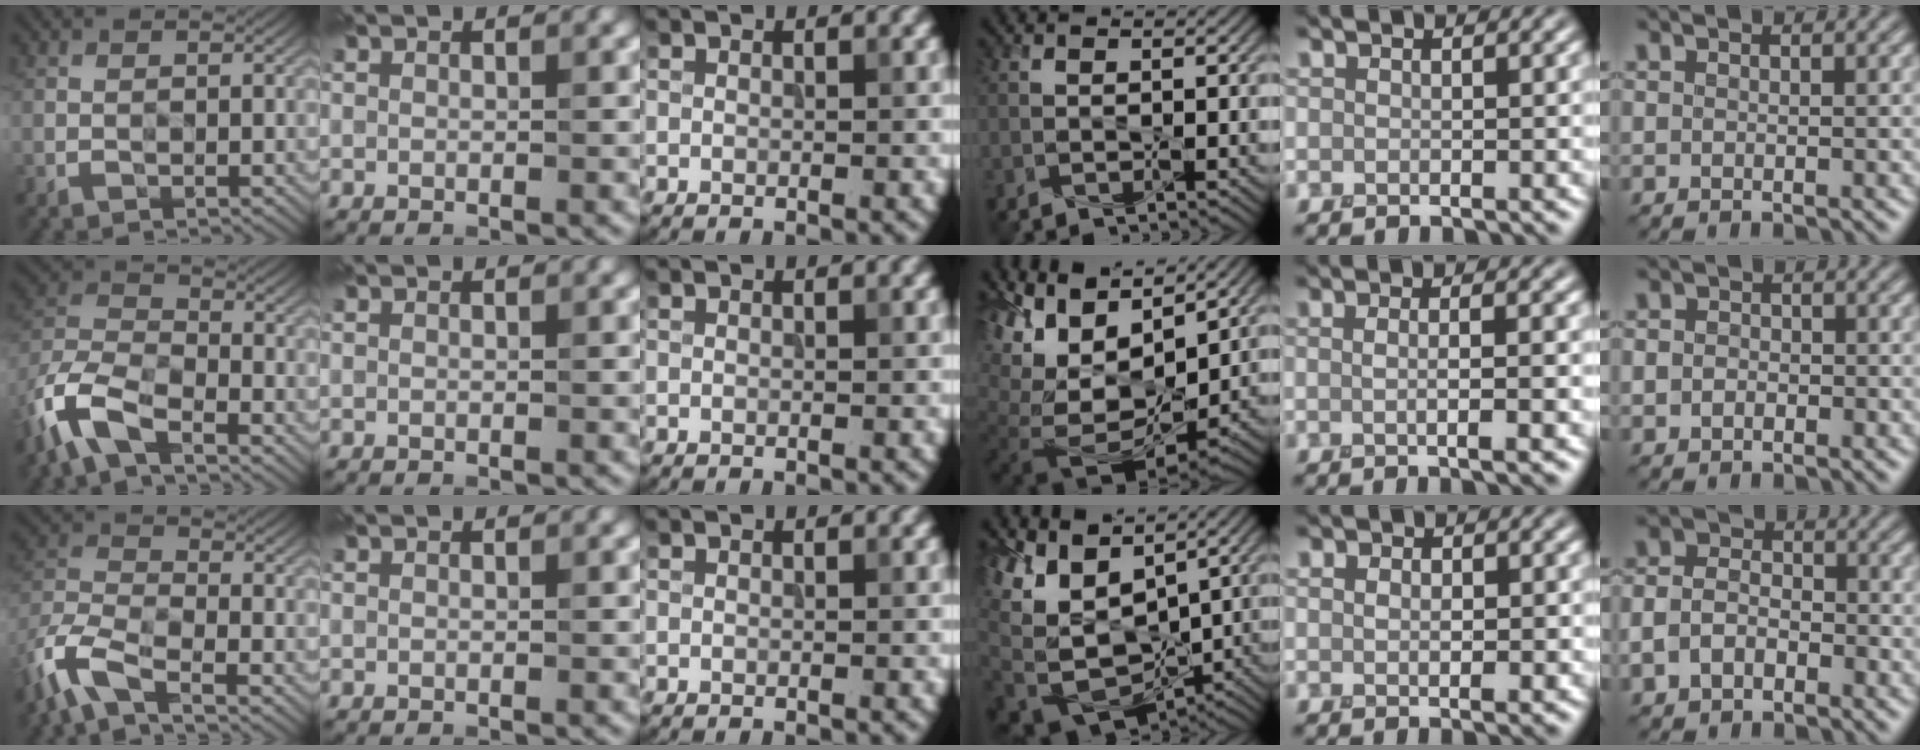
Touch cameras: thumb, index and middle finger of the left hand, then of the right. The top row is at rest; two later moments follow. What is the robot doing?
{"motion": "wipe", "object": "whiteboard"}